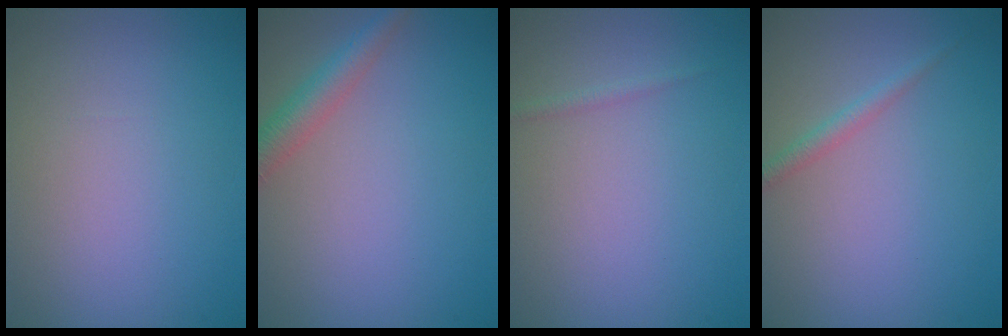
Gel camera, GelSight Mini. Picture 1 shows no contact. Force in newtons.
{"total": 2.8, "press": 2.8, "slide": 0.2}
{"total": 0.6, "press": 0.6, "slide": 0.0}
{"total": 1.3, "press": 1.3, "slide": 0.0}